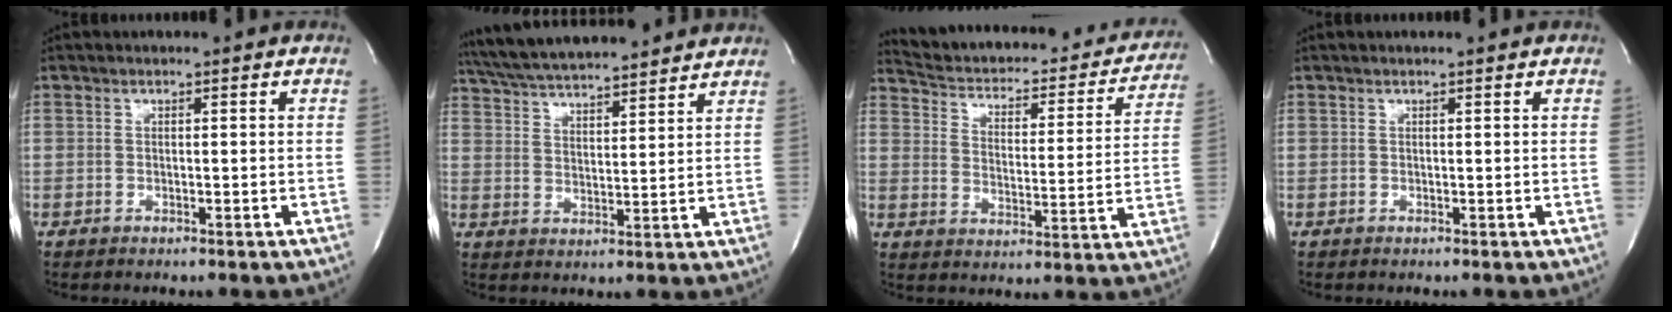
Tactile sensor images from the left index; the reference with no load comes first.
{"total": 17.7, "force": [16.1, 2.2, 7.2], "torque": [-0.131, 0.040, 0.251]}
{"total": 24.5, "force": [22.1, 6.7, 8.1], "torque": [-0.119, -0.031, 0.278]}
{"total": 0.9, "force": [0.8, -0.1, 0.3], "torque": [-0.008, 0.003, 0.012]}